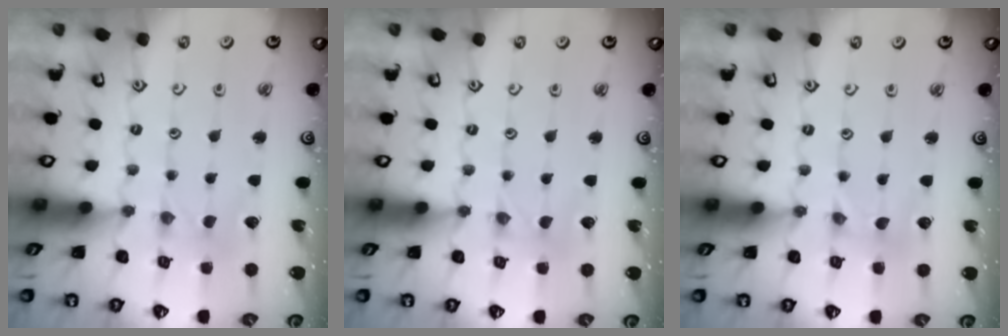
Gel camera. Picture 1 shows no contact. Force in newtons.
{"total": 0.0}
{"total": 0.0}